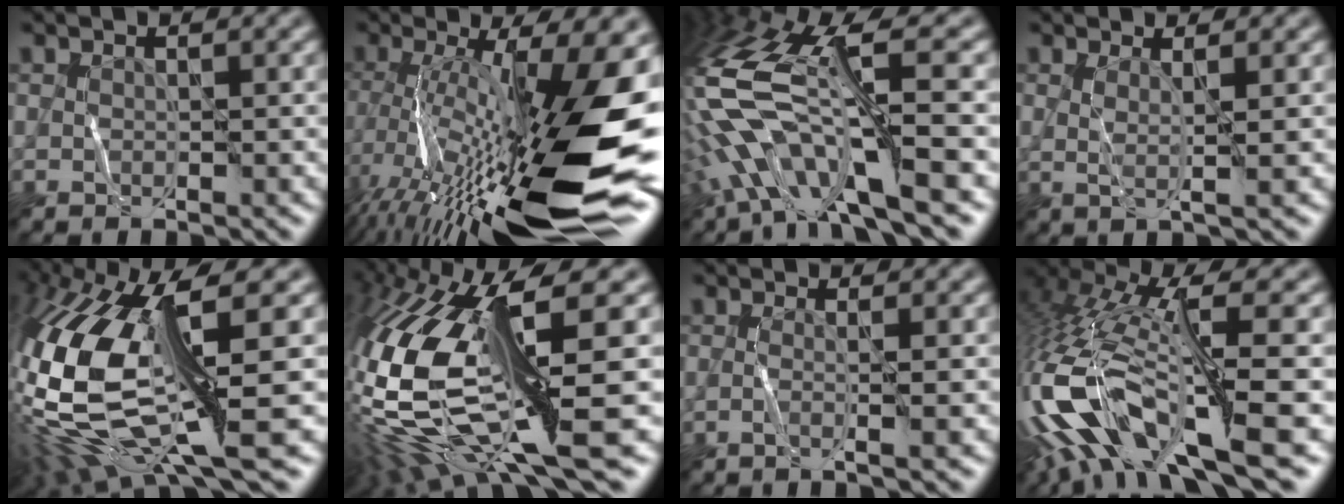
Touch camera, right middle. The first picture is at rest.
{"total": 17.1, "force": [-4.4, 4.3, 15.9], "torque": [-0.281, 0.007, -0.073]}
{"total": 12.7, "force": [-2.8, 3.8, 11.8], "torque": [-0.253, 0.010, -0.042]}
{"total": 1.5, "force": [0.1, 0.1, 1.5], "torque": [-0.034, -0.002, 0.006]}
{"total": 14.7, "force": [-0.4, 5.2, 13.8], "torque": [-0.321, -0.009, 0.013]}
{"total": 16.1, "force": [-0.8, 4.3, 15.5], "torque": [-0.341, -0.013, 0.012]}
{"total": 1.5, "force": [-0.4, 0.3, 1.4], "torque": [-0.020, 0.004, -0.018]}
{"total": 13.7, "force": [-4.5, 4.5, 12.2], "torque": [-0.270, 0.015, -0.063]}